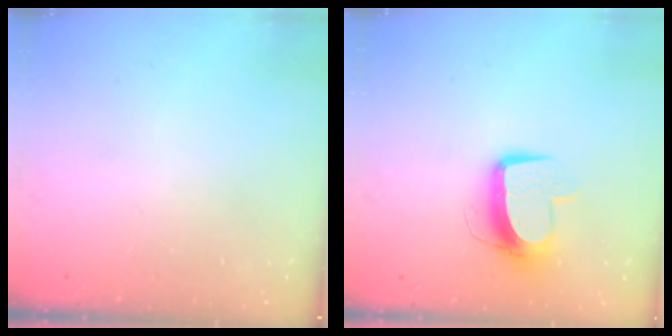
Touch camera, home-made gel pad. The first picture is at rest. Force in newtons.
{"total": 10.7, "press": 10.6, "slide": 1.1}